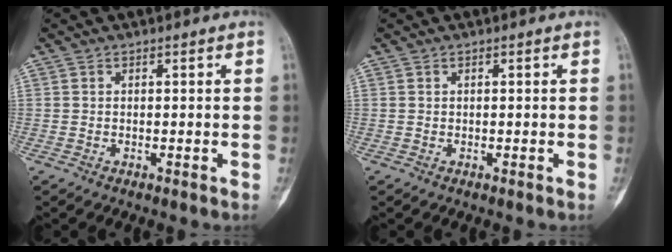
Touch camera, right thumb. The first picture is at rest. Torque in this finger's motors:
{"motor_torque": [-0.02, 0.02, -0.01, -0.11, 0.00]}